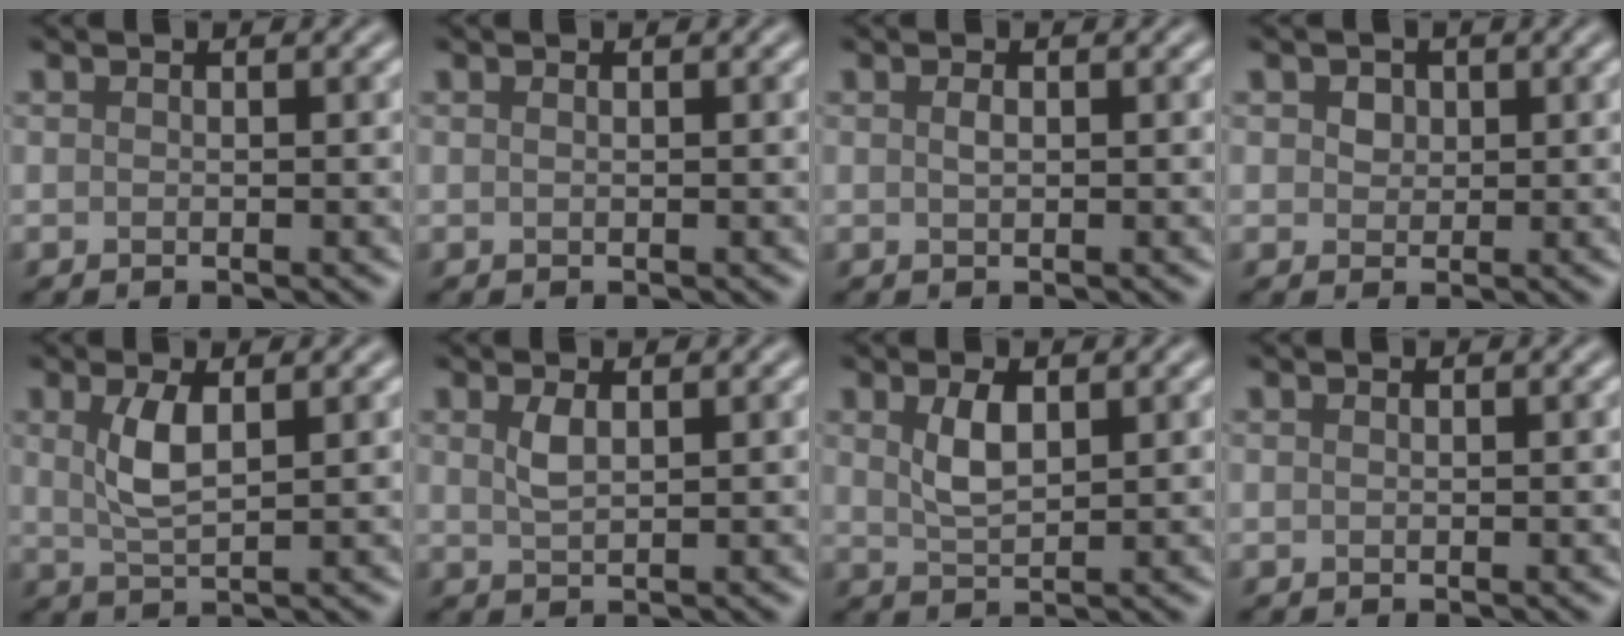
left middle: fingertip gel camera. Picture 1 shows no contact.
{"total": 0.0}
{"total": 0.7, "force": [0.2, 0.3, 0.6], "torque": [-0.014, 0.002, 0.003]}
{"total": 1.7, "force": [0.7, 1.3, 0.8], "torque": [-0.012, 0.007, 0.003]}
{"total": 3.2, "force": [1.0, 1.1, 2.8], "torque": [-0.063, 0.000, 0.022]}
{"total": 1.6, "force": [0.7, 0.6, 1.3], "torque": [-0.031, -0.001, 0.016]}
{"total": 2.7, "force": [1.1, 1.2, 2.2], "torque": [-0.050, 0.000, 0.025]}
{"total": 0.0}